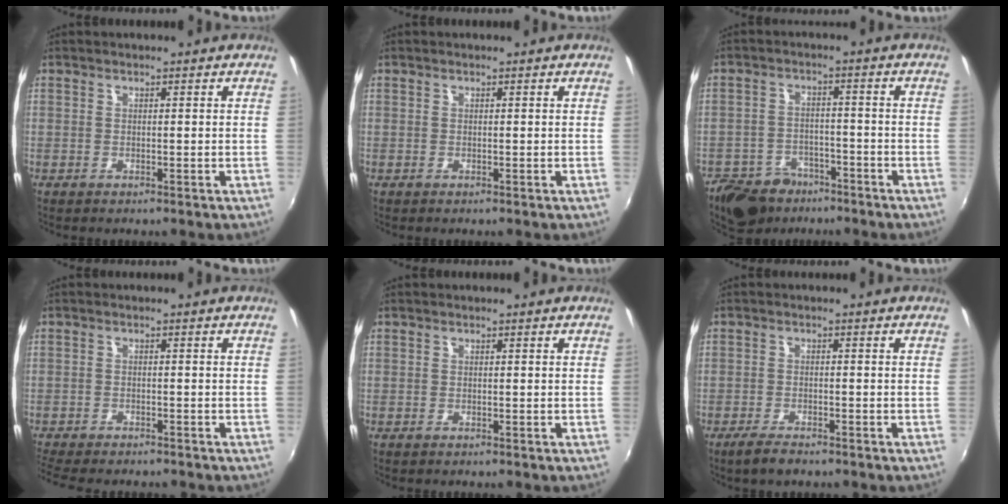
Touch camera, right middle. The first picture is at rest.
{"total": 0.0}
{"total": 11.9, "force": [-8.6, 7.0, 4.4], "torque": [-0.120, 0.003, -0.128]}
{"total": 8.3, "force": [-7.4, 1.7, 3.3], "torque": [-0.086, -0.025, -0.120]}
{"total": 0.0}
{"total": 3.8, "force": [-3.0, 1.1, 2.1], "torque": [-0.057, -0.009, -0.058]}